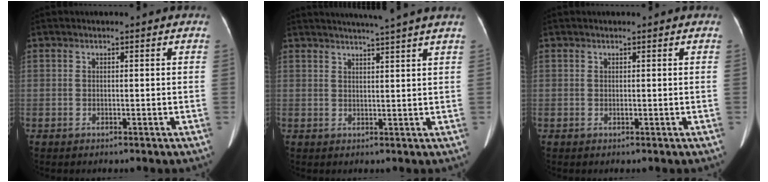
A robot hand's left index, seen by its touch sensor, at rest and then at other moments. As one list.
[{"total": 8.1, "force": [7.0, -1.6, 3.8], "torque": [-0.050, 0.012, 0.082]}, {"total": 0.0}]